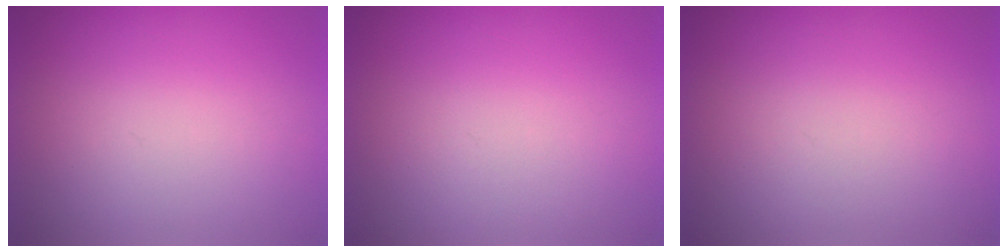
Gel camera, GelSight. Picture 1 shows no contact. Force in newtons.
{"total": 1.1}
{"total": 1.1}